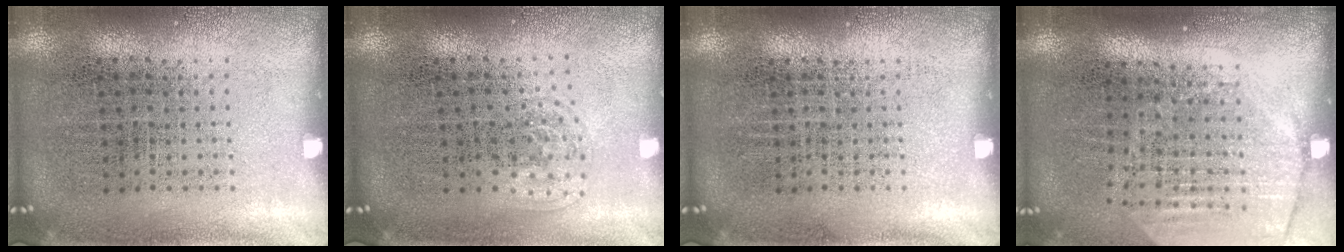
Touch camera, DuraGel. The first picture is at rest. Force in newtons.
{"total": 0.9, "press": 0.7, "slide": 0.6}
{"total": 0.0}
{"total": 2.0, "press": 1.8, "slide": 1.0}